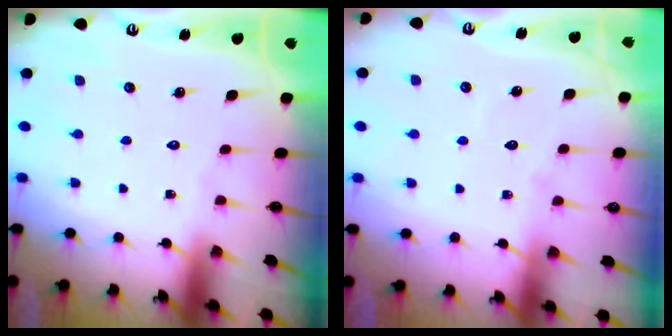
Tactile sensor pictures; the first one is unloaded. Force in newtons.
{"total": 3.0, "press": 3.0, "slide": 0.3}